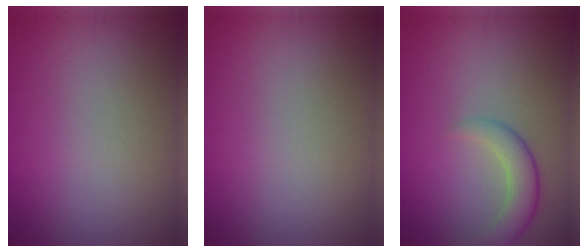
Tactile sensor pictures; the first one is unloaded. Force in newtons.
{"total": 0.0}
{"total": 3.4, "press": 3.4, "slide": 0.2}